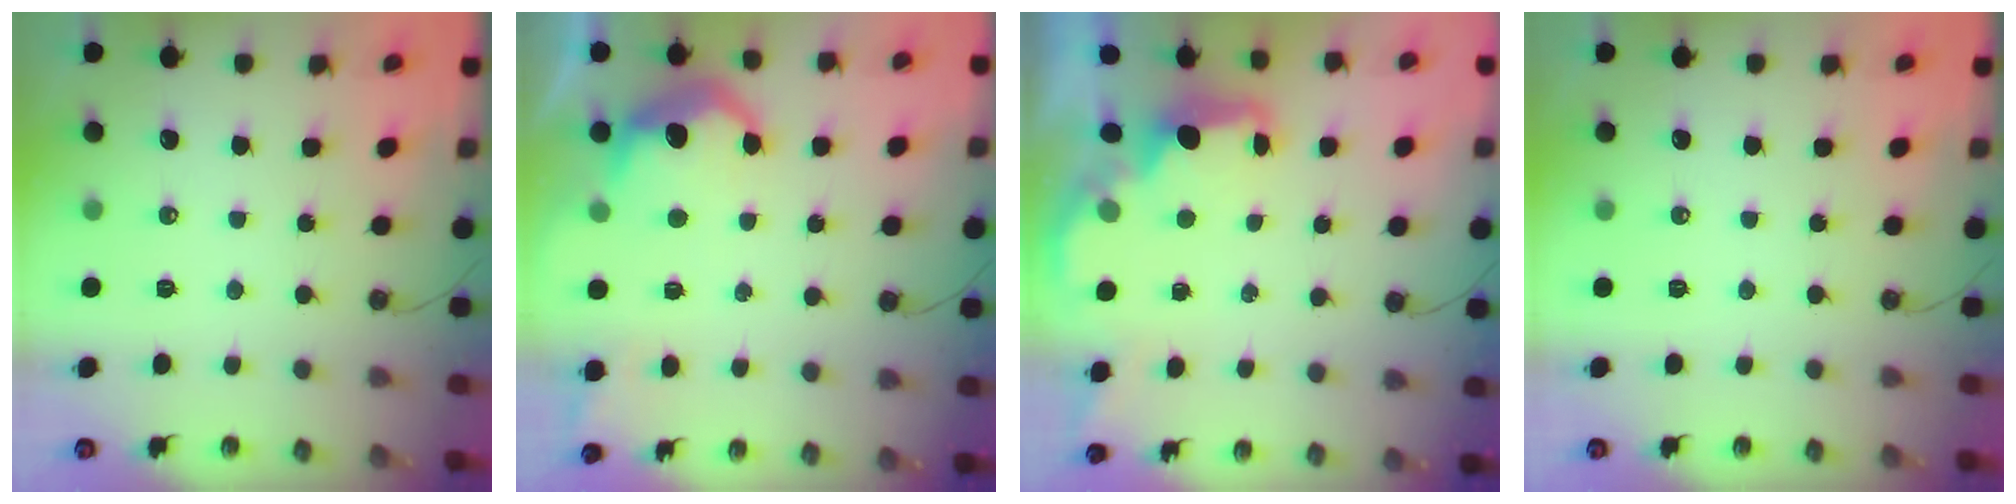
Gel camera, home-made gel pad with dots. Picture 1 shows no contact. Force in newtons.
{"total": 9.8, "press": 9.8, "slide": 0.7}
{"total": 2.0, "press": 1.8, "slide": 0.8}
{"total": 0.0}